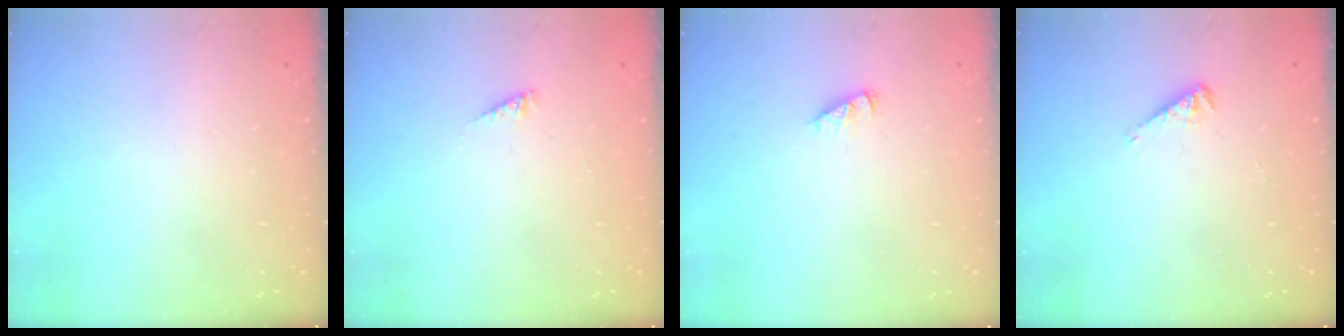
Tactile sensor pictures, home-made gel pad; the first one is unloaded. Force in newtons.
{"total": 1.8, "press": 1.8, "slide": 0.2}
{"total": 2.0, "press": 2.0, "slide": 0.3}
{"total": 2.2, "press": 2.1, "slide": 0.5}